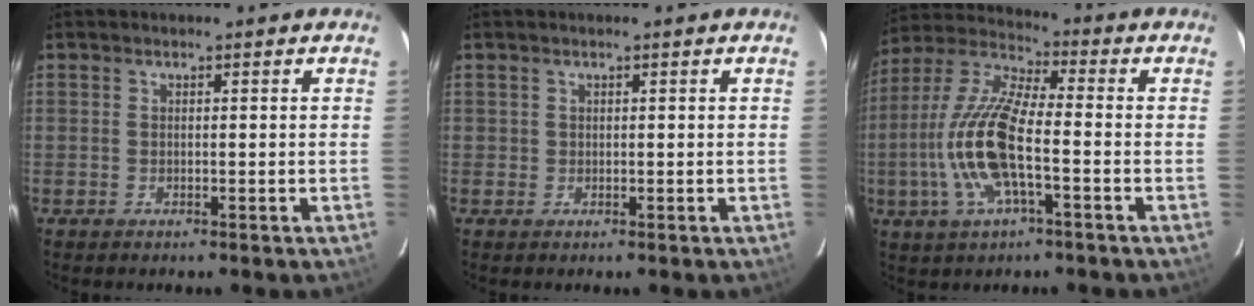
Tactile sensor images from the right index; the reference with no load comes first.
{"total": 0.6, "force": [0.1, 0.6, 0.0], "torque": [0.004, 0.003, 0.001]}
{"total": 15.1, "force": [-3.7, 4.5, 14.0], "torque": [-0.296, -0.001, -0.080]}